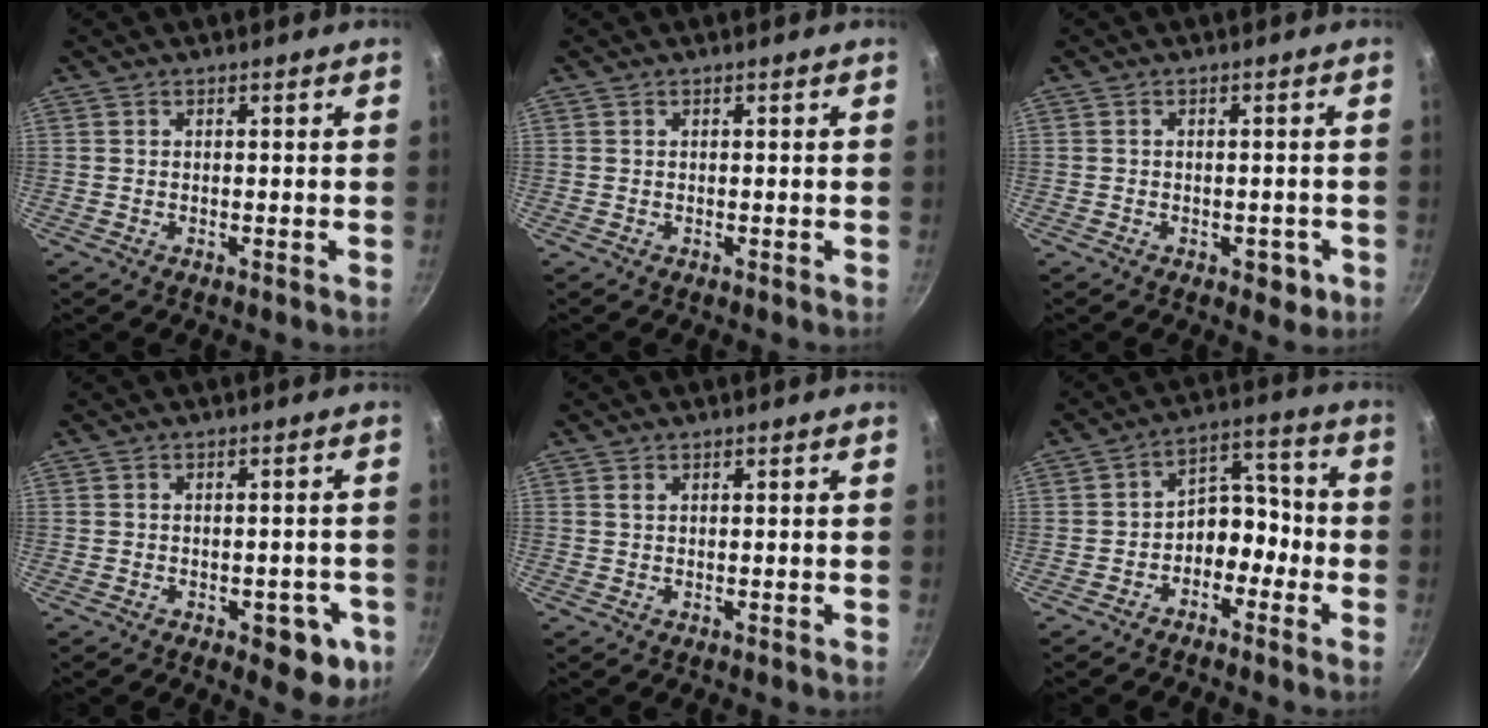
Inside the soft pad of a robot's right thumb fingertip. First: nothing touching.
{"total": 0.0}
{"total": 3.1, "force": [-1.4, 1.9, 2.0], "torque": [-0.009, 0.005, -0.016]}
{"total": 7.2, "force": [-3.2, 3.5, 5.4], "torque": [-0.040, 0.013, -0.035]}
{"total": 0.6, "force": [0.3, 0.3, 0.4], "torque": [-0.009, 0.000, 0.006]}
{"total": 8.7, "force": [-2.8, 6.1, 5.5], "torque": [-0.048, 0.050, -0.059]}